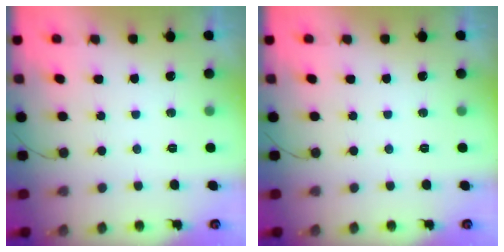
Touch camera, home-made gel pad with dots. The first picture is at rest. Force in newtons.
{"total": 0.0}